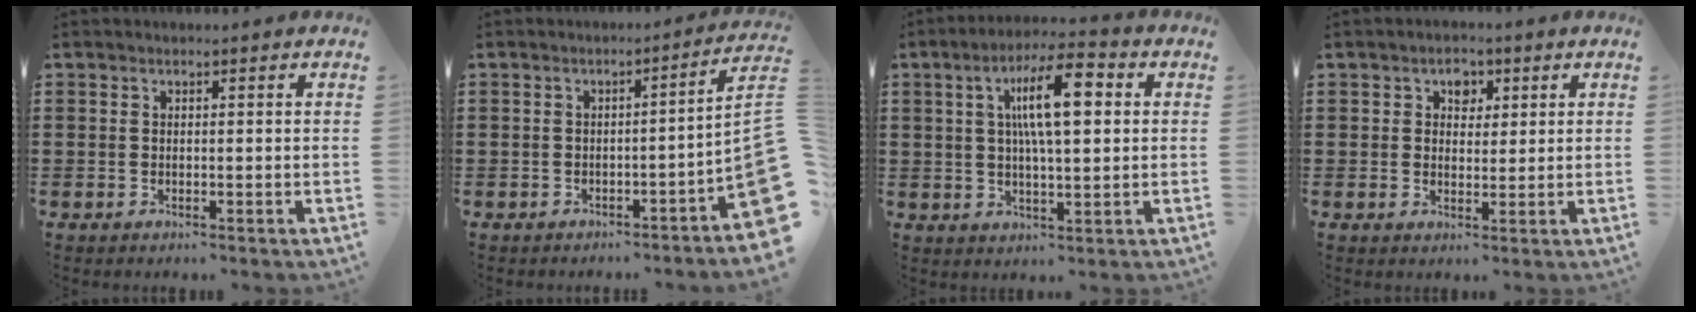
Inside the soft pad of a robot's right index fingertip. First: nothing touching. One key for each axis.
{"total": 4.4, "fx": -1.8, "fy": 0.2, "fz": 4.0, "tx": -0.067, "ty": -0.017, "tz": -0.033}
{"total": 10.4, "fx": 2.5, "fy": 2.9, "fz": 9.7, "tx": -0.190, "ty": 0.008, "tz": 0.034}
{"total": 2.9, "fx": 1.3, "fy": 2.3, "fz": 1.3, "tx": -0.027, "ty": 0.007, "tz": 0.019}